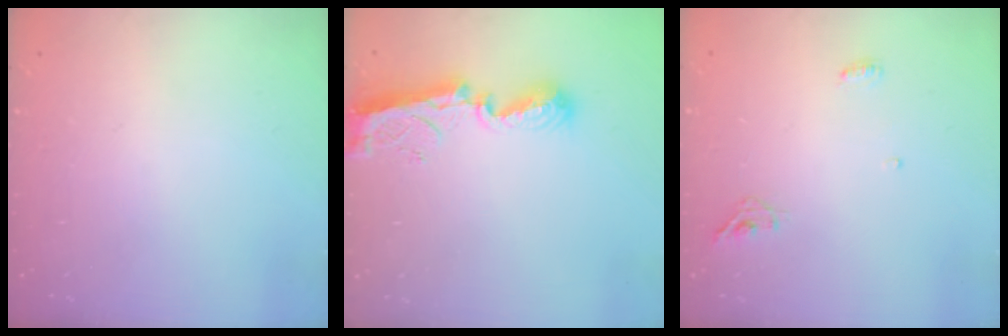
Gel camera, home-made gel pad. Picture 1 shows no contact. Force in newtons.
{"total": 9.9, "press": 9.9, "slide": 0.5}
{"total": 4.6, "press": 4.5, "slide": 1.0}